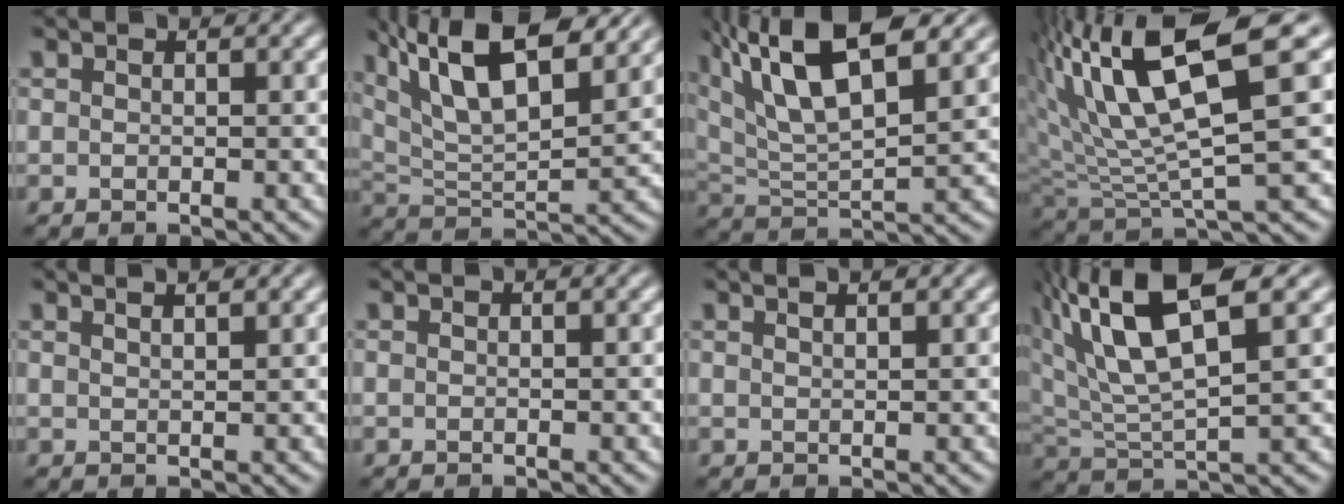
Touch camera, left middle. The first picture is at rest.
{"total": 12.4, "force": [7.6, 4.2, 8.8], "torque": [-0.153, 0.016, 0.110]}
{"total": 11.8, "force": [6.4, 4.0, 9.1], "torque": [-0.165, 0.019, 0.106]}
{"total": 11.3, "force": [4.6, 3.0, 9.9], "torque": [-0.195, 0.011, 0.092]}
{"total": 3.2, "force": [2.3, 1.2, 1.8], "torque": [-0.001, 0.030, -0.001]}
{"total": 0.0}
{"total": 2.7, "force": [1.9, 1.1, 1.5], "torque": [0.002, 0.023, -0.005]}
{"total": 9.8, "force": [4.2, 3.6, 8.1], "torque": [-0.170, 0.017, 0.080]}